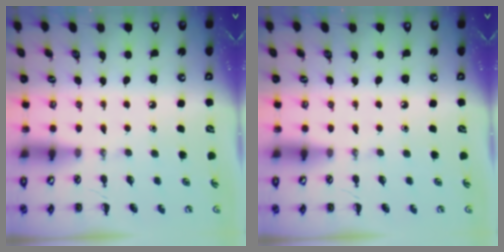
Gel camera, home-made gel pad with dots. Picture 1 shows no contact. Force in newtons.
{"total": 0.0}